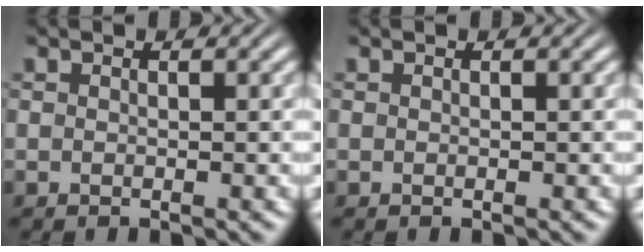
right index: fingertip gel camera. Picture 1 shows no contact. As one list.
[{"total": 0.0}]